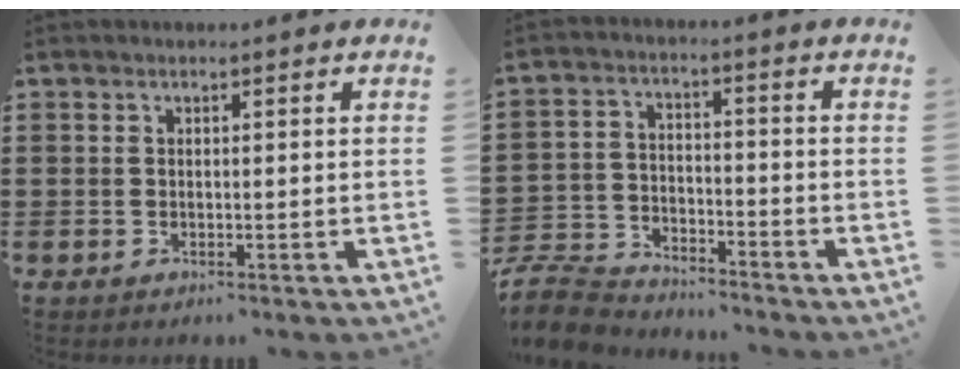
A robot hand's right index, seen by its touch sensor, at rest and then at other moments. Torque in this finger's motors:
{"motor_torque": [-2.14, 0.00, -1.05, -0.21]}